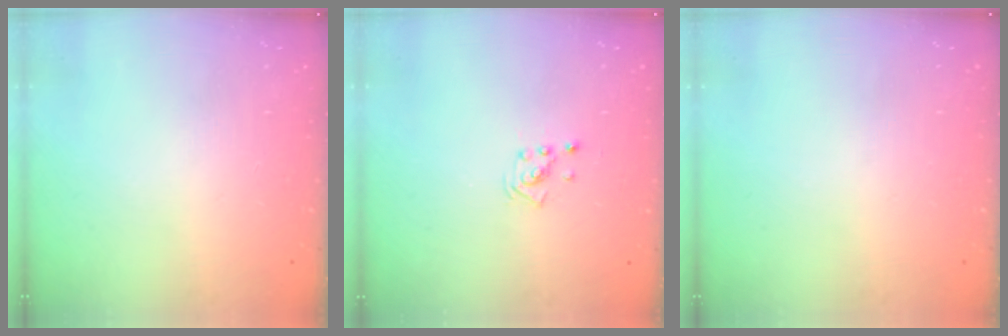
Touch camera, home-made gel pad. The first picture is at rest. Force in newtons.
{"total": 1.9, "press": 1.9, "slide": 0.1}
{"total": 0.0}